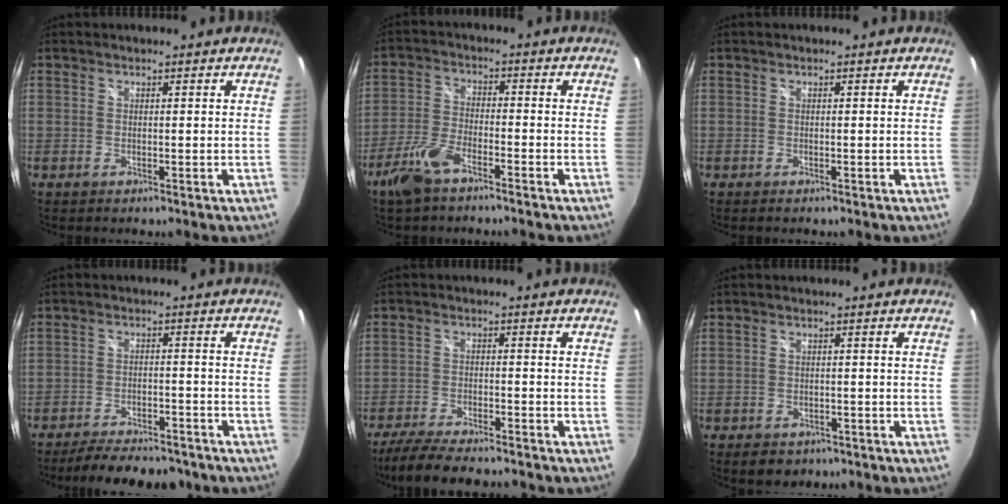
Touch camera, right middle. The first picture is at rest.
{"total": 7.6, "force": [-5.4, 2.4, 4.8], "torque": [-0.117, -0.002, -0.108]}
{"total": 0.0}
{"total": 13.4, "force": [-11.4, 3.8, 5.9], "torque": [-0.122, -0.015, -0.160]}
{"total": 11.6, "force": [-10.1, 1.7, 5.5], "torque": [-0.126, -0.026, -0.167]}
{"total": 3.9, "force": [-2.5, 2.5, 1.5], "torque": [-0.033, -0.008, -0.029]}